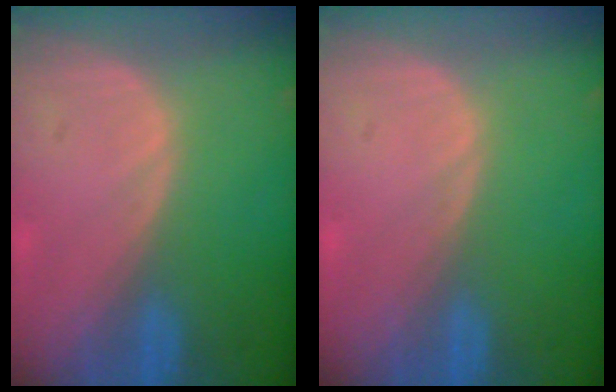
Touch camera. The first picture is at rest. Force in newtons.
{"total": 0.0}